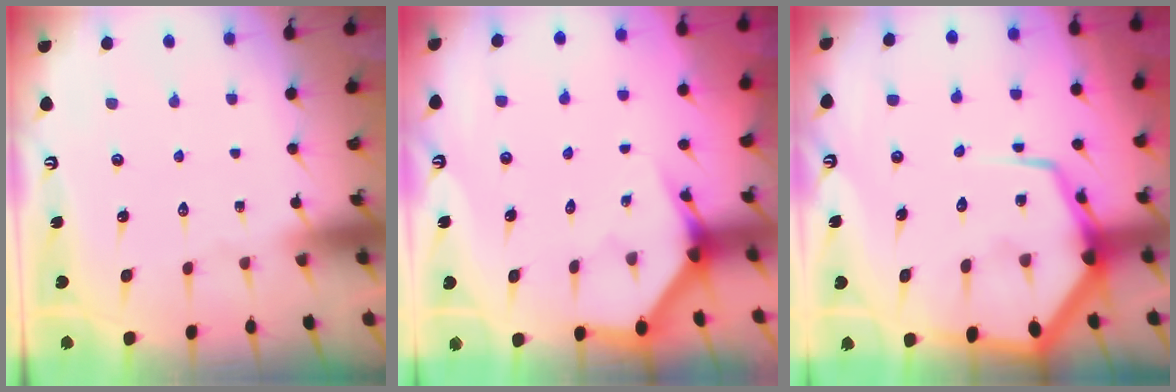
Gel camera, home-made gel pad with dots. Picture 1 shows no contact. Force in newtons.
{"total": 3.9, "press": 3.9, "slide": 0.4}
{"total": 13.3, "press": 13.3, "slide": 1.2}